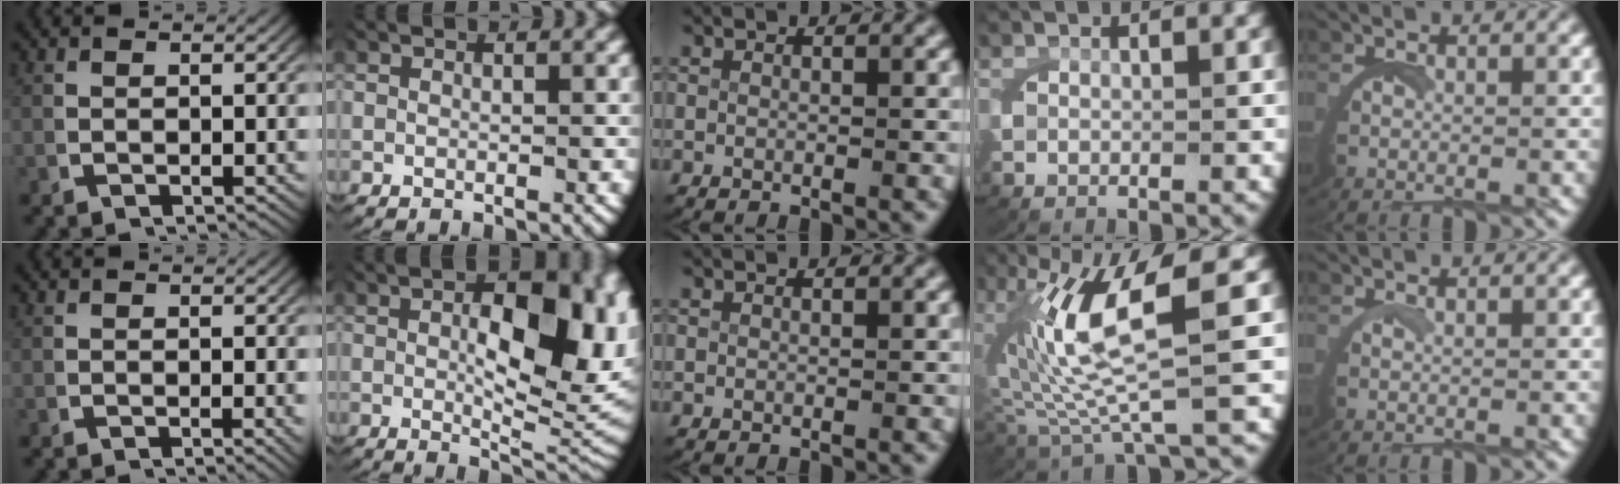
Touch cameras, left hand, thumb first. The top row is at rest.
{"thumb": {"total": 0.8, "force": [-0.1, 0.1, 0.8], "torque": [-0.012, -0.003, -0.001]}, "index": {"total": 10.7, "force": [1.5, 5.1, 9.2], "torque": [-0.119, -0.013, 0.021]}, "ring": {"total": 10.4, "force": [1.3, 4.9, 9.0], "torque": [-0.189, -0.009, 0.032]}, "little": {"total": 0.5, "force": [0.2, -0.5, 0.1], "torque": [-0.001, 0.000, 0.004]}}